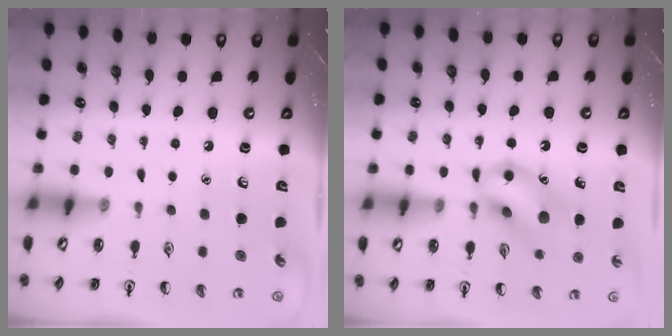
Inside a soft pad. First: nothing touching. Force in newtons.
{"total": 11.7, "press": 11.6, "slide": 1.6}